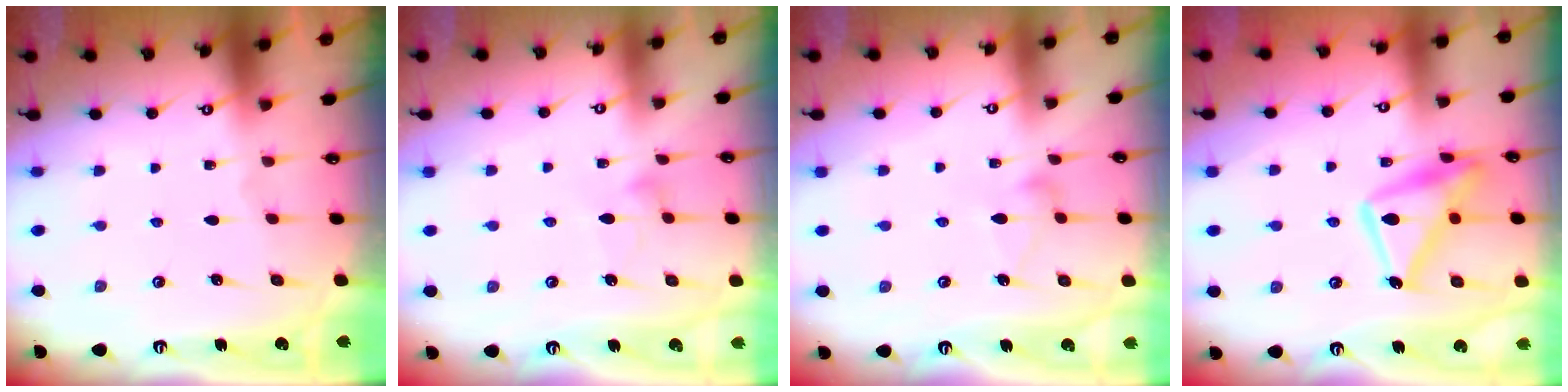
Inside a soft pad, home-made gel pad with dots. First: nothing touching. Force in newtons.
{"total": 6.4, "press": 6.4, "slide": 0.5}
{"total": 6.5, "press": 6.5, "slide": 0.3}
{"total": 16.5, "press": 16.4, "slide": 1.3}